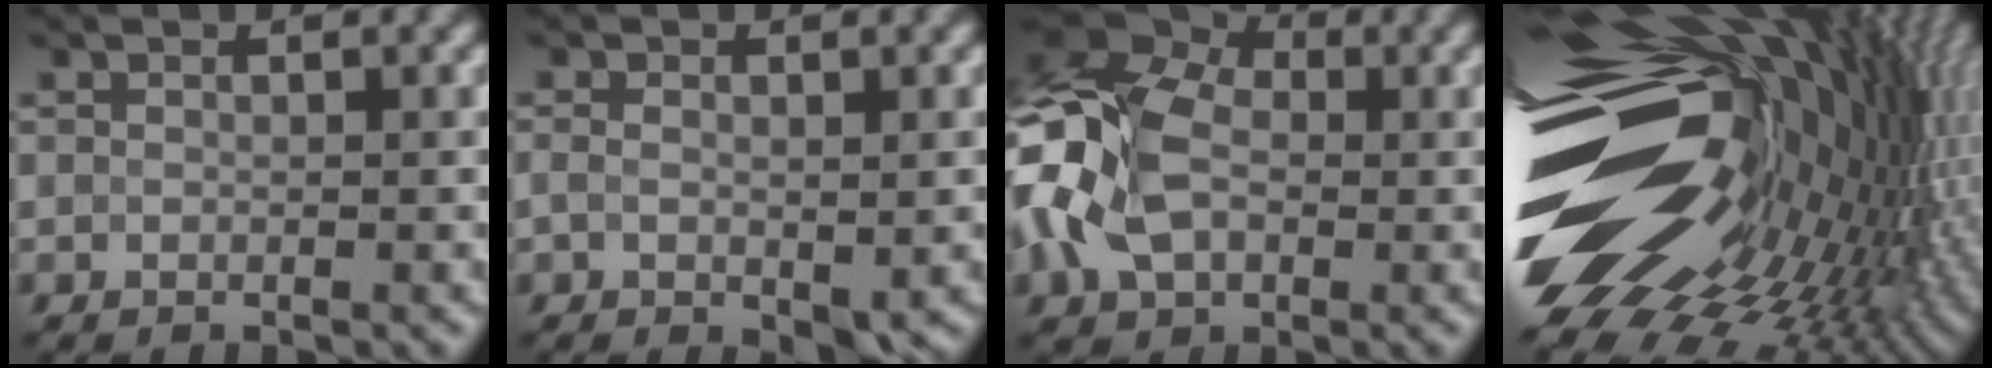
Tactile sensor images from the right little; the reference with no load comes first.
{"total": 2.8, "force": [-1.0, 1.4, 2.2], "torque": [-0.040, -0.004, -0.009]}
{"total": 11.3, "force": [-1.3, 8.1, 7.8], "torque": [-0.180, 0.005, -0.032]}
{"total": 21.4, "force": [-1.0, 12.3, 17.5], "torque": [-0.297, -0.010, -0.023]}